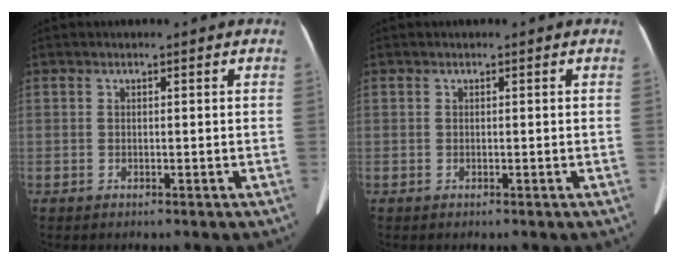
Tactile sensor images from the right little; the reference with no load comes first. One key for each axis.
{"total": 0.0}